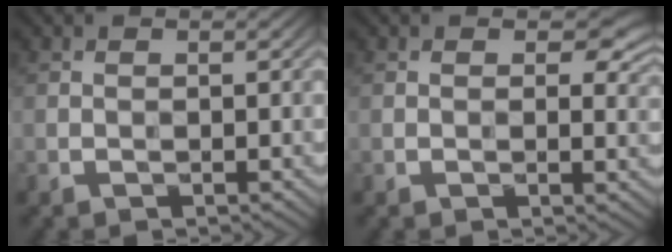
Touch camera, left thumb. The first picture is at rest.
{"total": 3.7, "force": [1.5, 2.4, 2.4], "torque": [-0.039, -0.009, 0.016]}